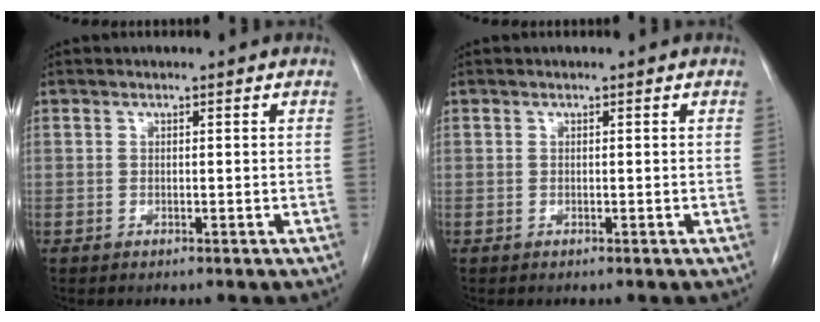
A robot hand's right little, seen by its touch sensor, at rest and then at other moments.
{"total": 0.0}